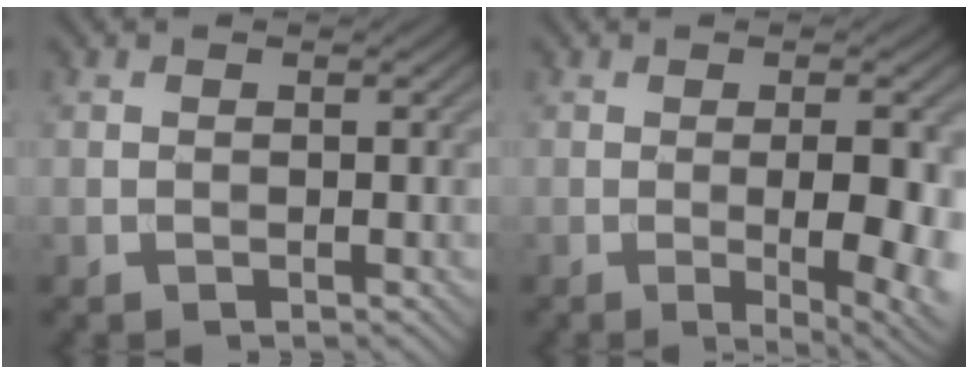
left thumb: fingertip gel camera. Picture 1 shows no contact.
{"total": 8.0, "force": [-1.0, 2.2, 7.6], "torque": [-0.099, -0.002, -0.014]}